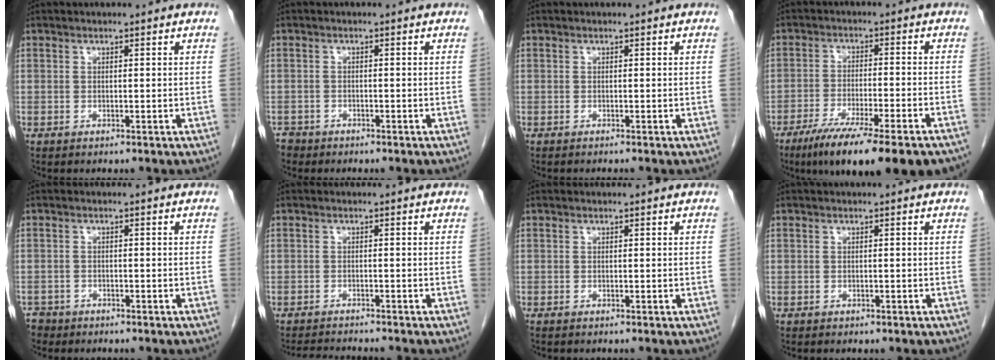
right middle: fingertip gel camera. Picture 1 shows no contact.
{"total": 2.6, "force": [-2.2, 1.4, 0.1], "torque": [-0.008, 0.001, -0.038]}
{"total": 0.9, "force": [-0.8, 0.0, 0.4], "torque": [-0.006, -0.001, -0.011]}
{"total": 17.8, "force": [-13.4, 1.9, 11.6], "torque": [-0.138, -0.027, -0.205]}
{"total": 2.9, "force": [-2.5, 1.6, 0.0], "torque": [-0.005, 0.003, -0.042]}
{"total": 4.6, "force": [-4.5, 0.0, 1.2], "torque": [-0.019, -0.014, -0.070]}
{"total": 0.0}
{"total": 0.7, "force": [-0.4, 0.5, 0.2], "torque": [-0.009, 0.000, -0.004]}